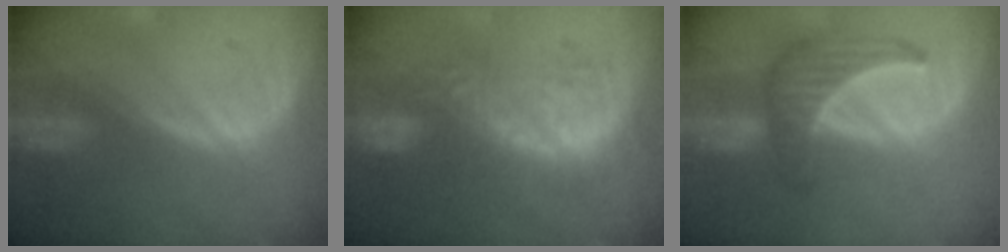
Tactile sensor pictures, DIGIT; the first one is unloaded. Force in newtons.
{"total": 9.0, "press": 8.7, "slide": 2.2}
{"total": 6.5, "press": 6.3, "slide": 1.7}